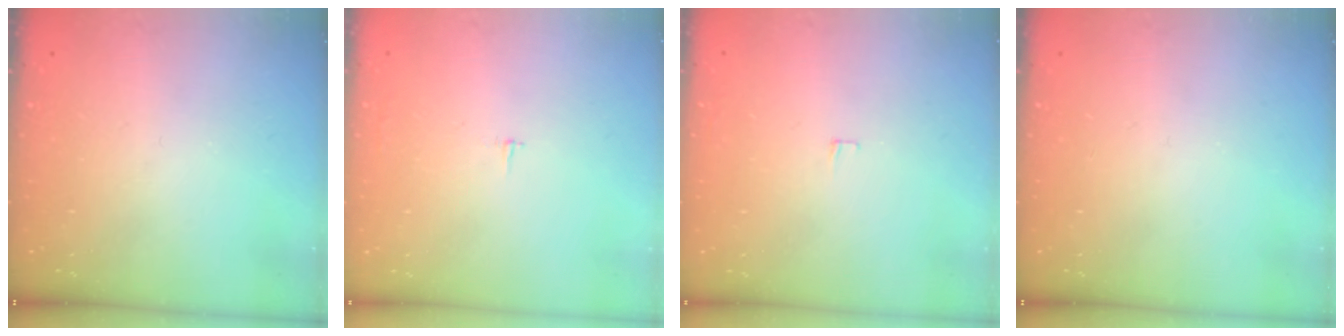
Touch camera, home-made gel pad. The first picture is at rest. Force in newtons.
{"total": 1.8, "press": 1.8, "slide": 0.1}
{"total": 3.9, "press": 3.8, "slide": 0.4}
{"total": 0.0}